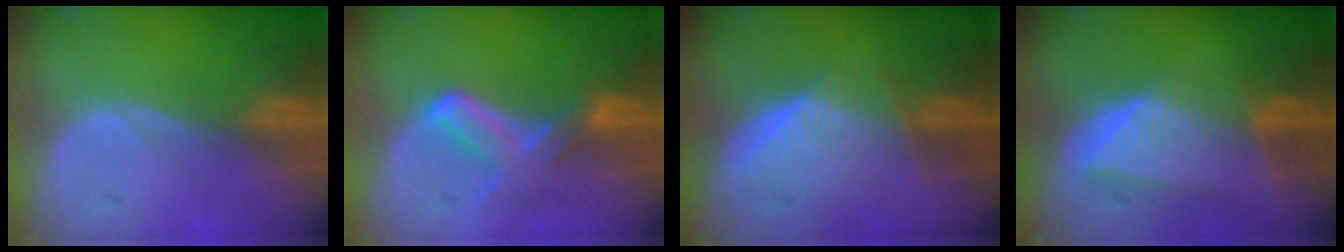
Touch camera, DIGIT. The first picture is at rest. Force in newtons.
{"total": 5.8, "press": 5.8, "slide": 0.3}
{"total": 6.4, "press": 6.2, "slide": 1.8}
{"total": 8.4, "press": 7.6, "slide": 3.7}